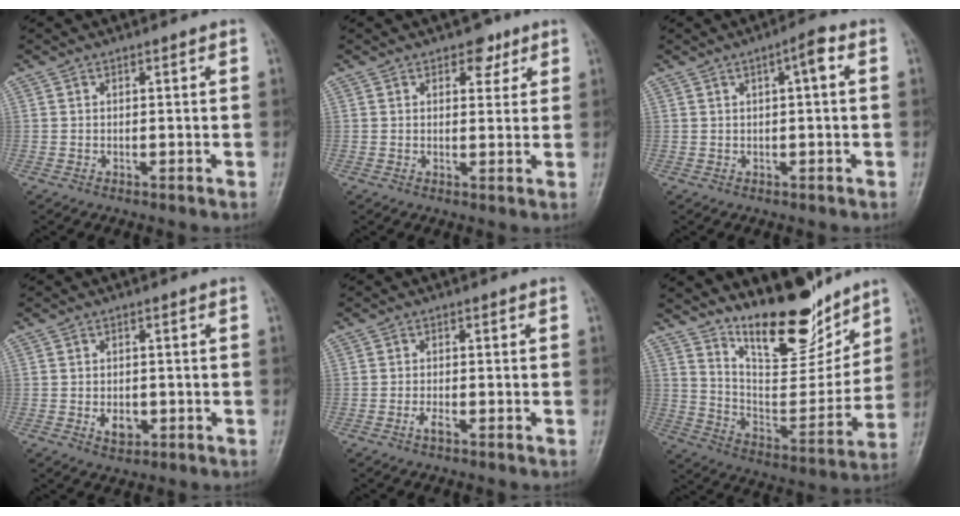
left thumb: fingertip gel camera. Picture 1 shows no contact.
{"total": 3.8, "force": [2.3, 2.4, 1.9], "torque": [-0.002, -0.010, 0.030]}
{"total": 3.4, "force": [0.9, 0.6, 3.2], "torque": [-0.050, 0.008, 0.010]}
{"total": 3.2, "force": [-0.7, 2.3, 2.2], "torque": [-0.027, 0.000, -0.005]}
{"total": 1.4, "force": [-0.7, 0.4, 1.1], "torque": [-0.026, 0.000, -0.016]}
{"total": 17.4, "force": [13.6, 5.8, 9.2], "torque": [-0.098, -0.100, 0.236]}